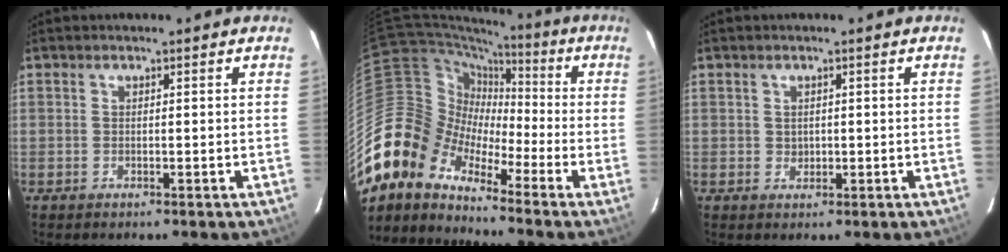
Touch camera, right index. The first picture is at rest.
{"total": 13.3, "force": [-9.3, 8.2, 4.9], "torque": [-0.091, 0.012, -0.199]}
{"total": 1.4, "force": [0.2, 1.3, 0.3], "torque": [0.001, 0.001, 0.005]}